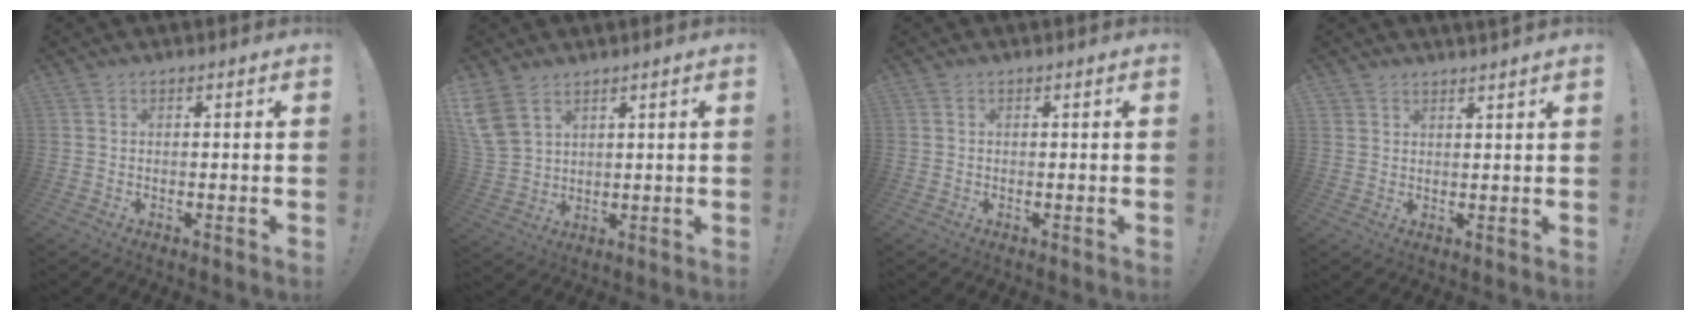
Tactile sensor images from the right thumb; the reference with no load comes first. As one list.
[{"total": 8.1, "force": [5.2, 4.5, 4.3], "torque": [-0.099, -0.020, 0.105]}, {"total": 0.0}, {"total": 2.2, "force": [2.2, 0.2, 0.1], "torque": [-0.001, -0.014, 0.041]}]